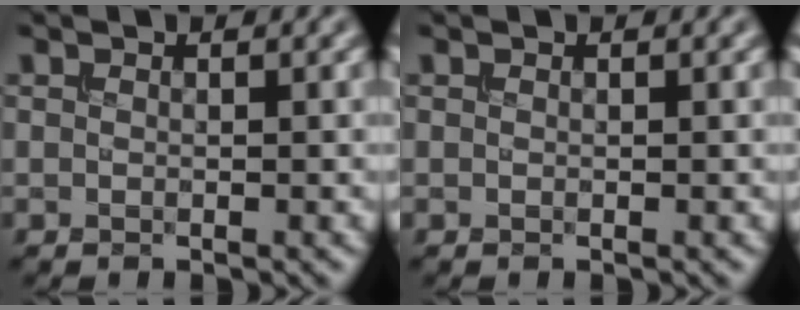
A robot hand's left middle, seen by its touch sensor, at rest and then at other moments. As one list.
[{"total": 0.0}]